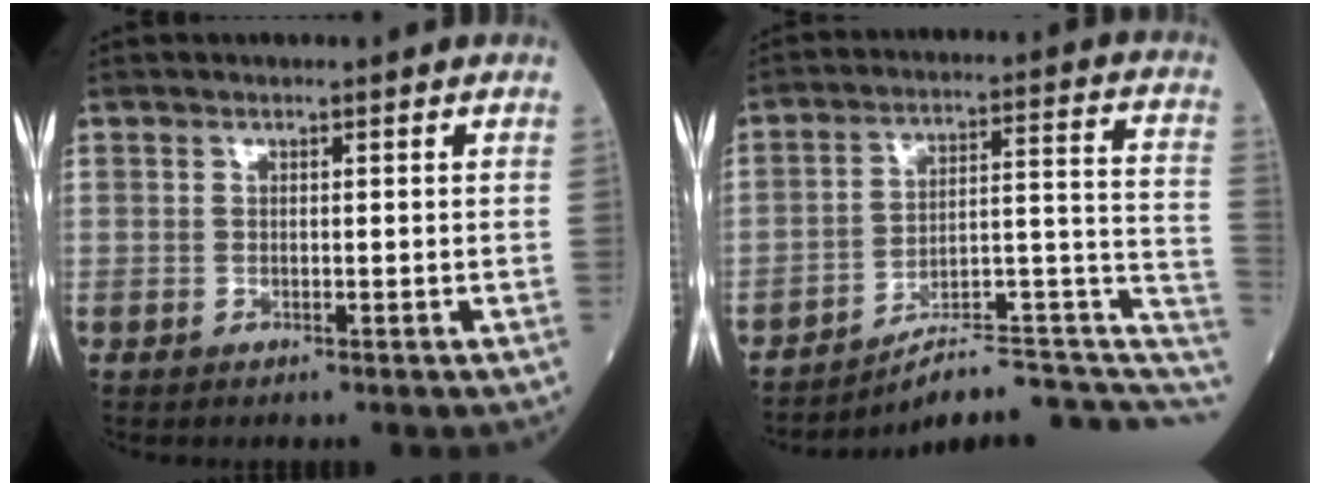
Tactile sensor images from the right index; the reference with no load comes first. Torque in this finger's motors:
{"motor_torque": [-0.24, -0.17, -0.12, -0.01]}